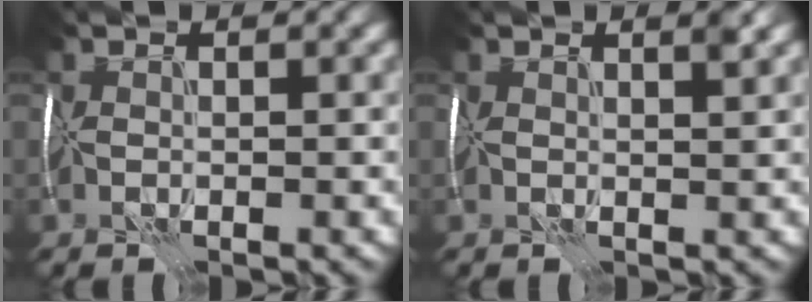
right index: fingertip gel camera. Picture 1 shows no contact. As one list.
[{"total": 1.6, "force": [1.1, 0.2, 1.2], "torque": [-0.015, 0.005, 0.017]}]